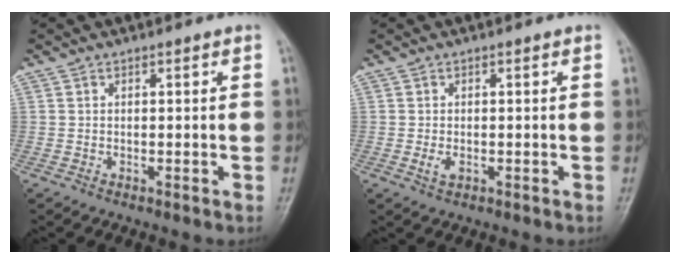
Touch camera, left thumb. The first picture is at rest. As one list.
[{"total": 1.7, "force": [-0.1, 0.9, 1.5], "torque": [-0.027, -0.002, 0.002]}]